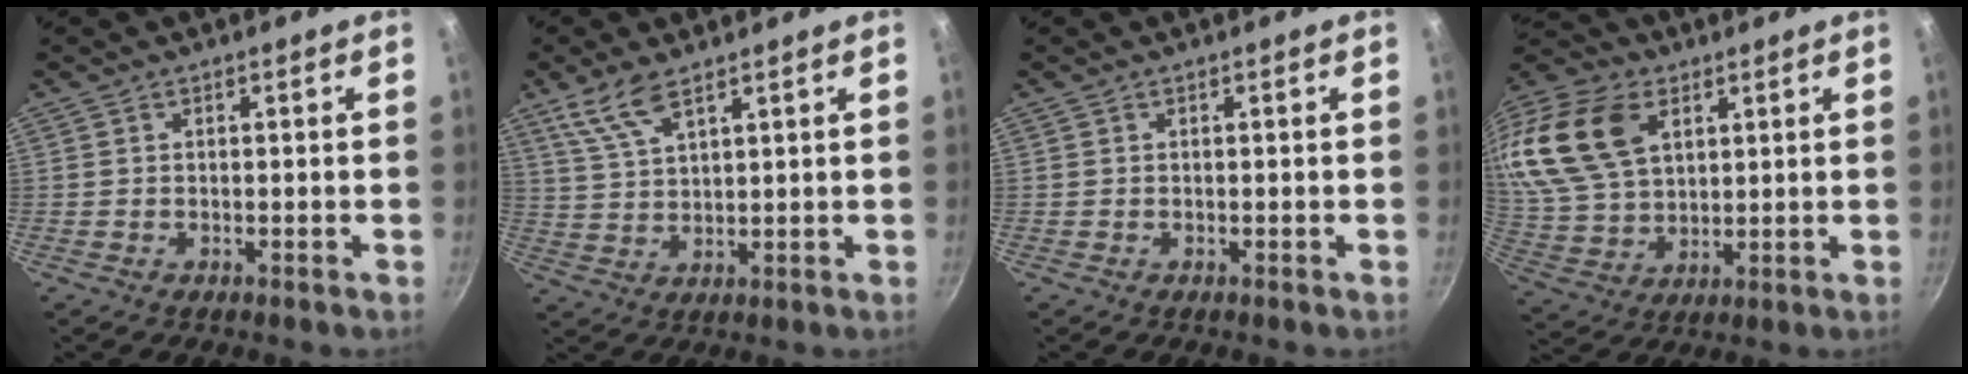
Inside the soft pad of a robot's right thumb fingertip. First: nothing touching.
{"total": 7.0, "force": [4.7, 2.2, 4.6], "torque": [-0.093, -0.019, 0.105]}
{"total": 0.0}
{"total": 22.6, "force": [8.5, 15.0, 14.6], "torque": [-0.312, 0.008, 0.166]}